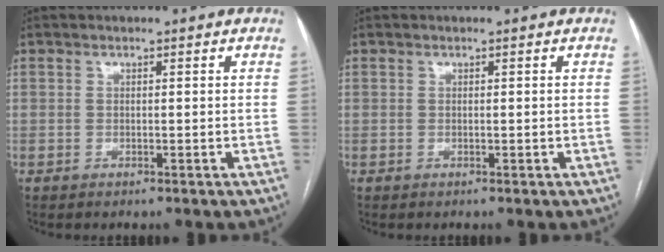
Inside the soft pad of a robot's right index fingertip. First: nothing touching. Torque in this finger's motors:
{"motor_torque": [0.00, 0.00, 0.00, 0.00]}